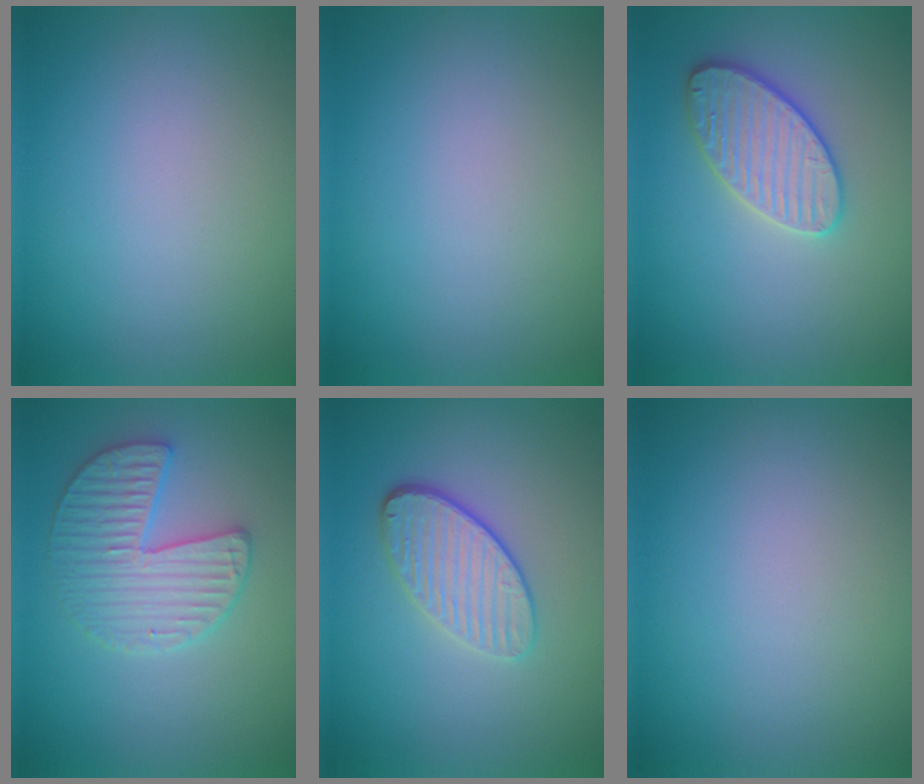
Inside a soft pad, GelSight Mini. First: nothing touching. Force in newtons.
{"total": 0.0}
{"total": 3.6, "press": 3.5, "slide": 0.6}
{"total": 4.0, "press": 3.8, "slide": 1.3}
{"total": 4.0, "press": 3.2, "slide": 2.4}
{"total": 0.0}